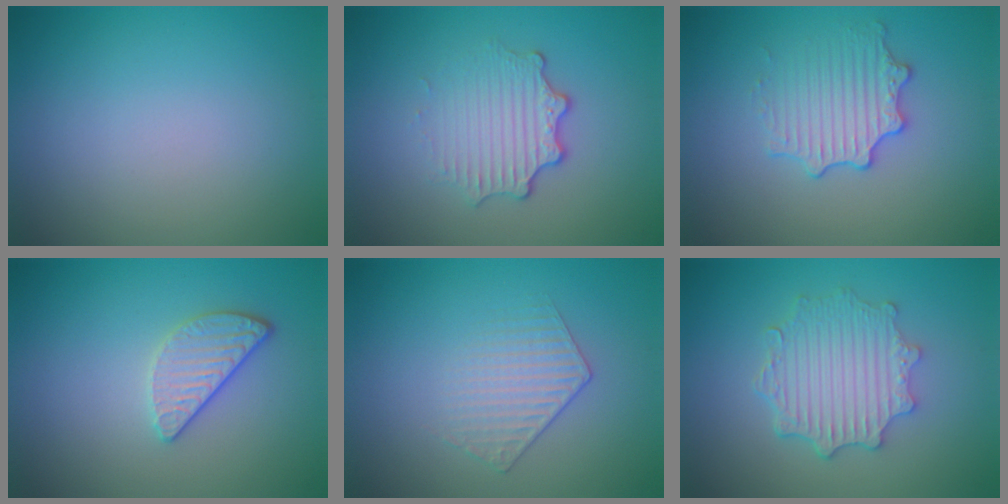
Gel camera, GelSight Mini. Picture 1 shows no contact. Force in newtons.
{"total": 3.4, "press": 2.6, "slide": 2.2}
{"total": 2.9, "press": 2.8, "slide": 0.7}
{"total": 2.4, "press": 2.2, "slide": 0.9}
{"total": 1.7, "press": 1.2, "slide": 1.3}
{"total": 4.6, "press": 3.8, "slide": 2.7}